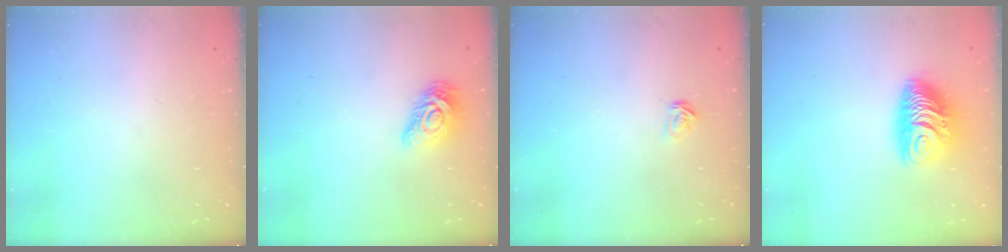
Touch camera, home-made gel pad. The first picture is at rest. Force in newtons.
{"total": 9.6, "press": 9.6, "slide": 0.4}
{"total": 2.4, "press": 2.4, "slide": 0.2}
{"total": 11.6, "press": 11.6, "slide": 0.6}